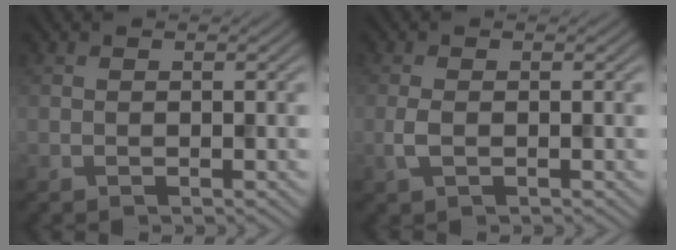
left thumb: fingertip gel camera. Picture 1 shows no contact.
{"total": 1.8, "force": [-0.4, 0.8, 1.5], "torque": [-0.041, 0.000, -0.009]}